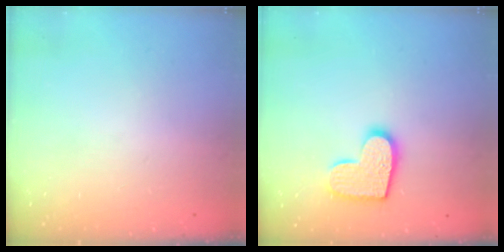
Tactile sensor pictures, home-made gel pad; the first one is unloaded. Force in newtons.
{"total": 12.1, "press": 12.0, "slide": 0.6}